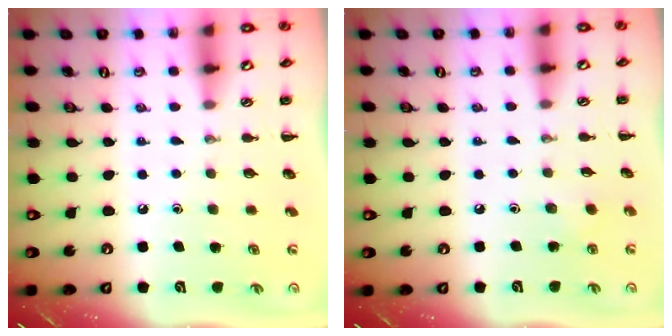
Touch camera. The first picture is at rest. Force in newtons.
{"total": 1.8, "press": 1.7, "slide": 0.6}